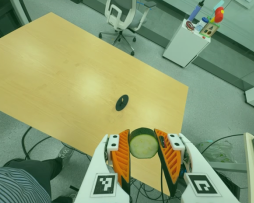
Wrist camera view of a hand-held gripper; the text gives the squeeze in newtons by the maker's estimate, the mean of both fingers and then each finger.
{"total": 12.3, "left": 11.7, "right": 12.9}